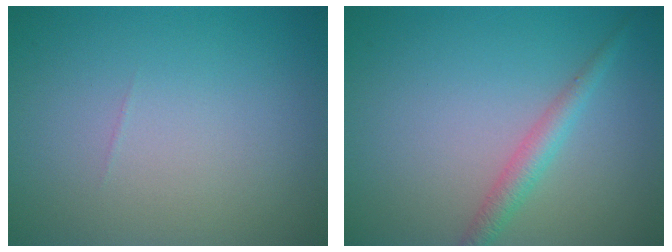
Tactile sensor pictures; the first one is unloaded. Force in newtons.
{"total": 2.1, "press": 2.1, "slide": 0.1}